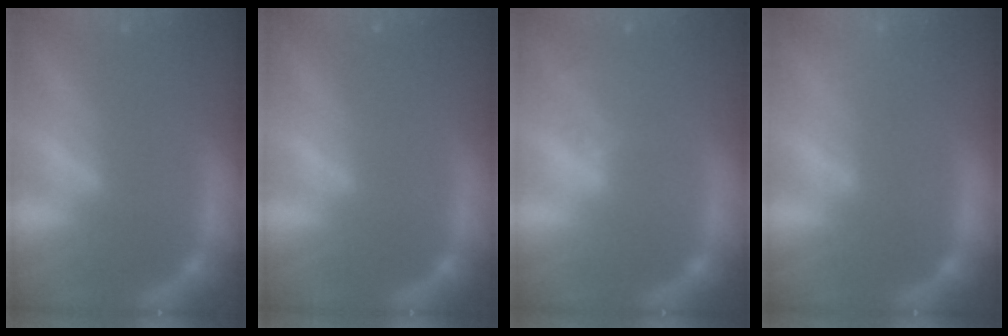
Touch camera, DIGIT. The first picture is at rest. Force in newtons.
{"total": 0.0}
{"total": 2.0}
{"total": 3.0}